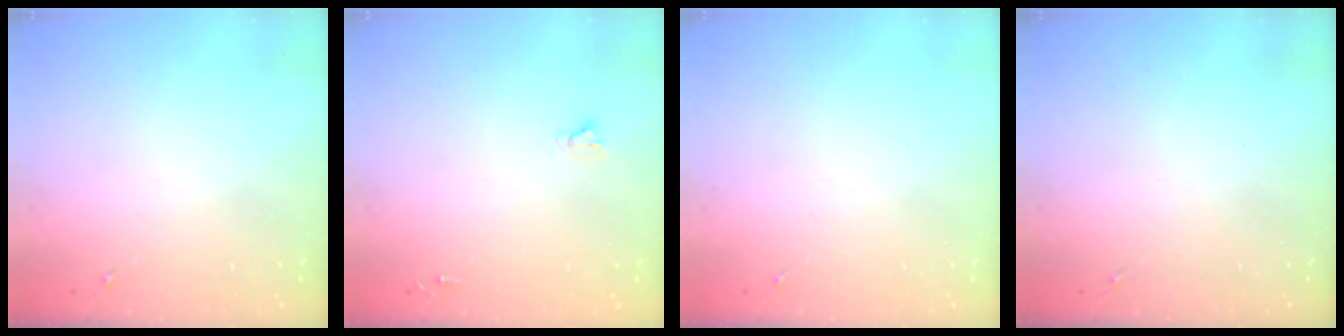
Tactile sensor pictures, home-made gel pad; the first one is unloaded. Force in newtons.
{"total": 2.4, "press": 2.4, "slide": 0.2}
{"total": 0.0}
{"total": 0.0}